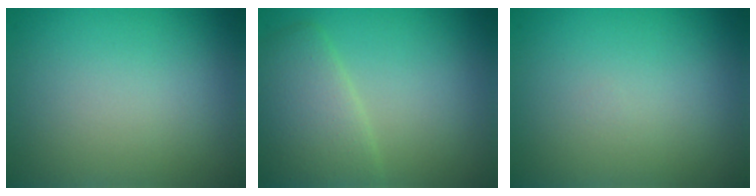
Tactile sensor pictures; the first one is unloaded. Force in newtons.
{"total": 4.4, "press": 4.4, "slide": 0.2}
{"total": 0.0}